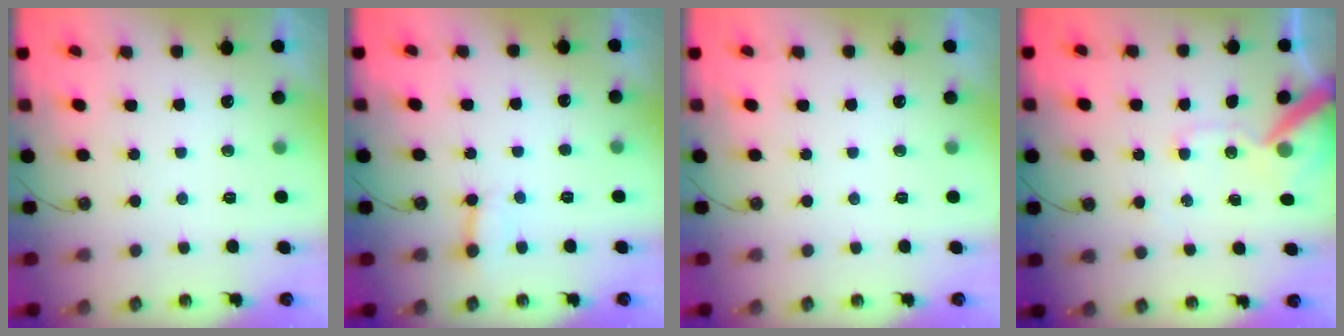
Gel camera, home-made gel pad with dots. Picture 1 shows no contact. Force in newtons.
{"total": 3.8, "press": 3.7, "slide": 0.7}
{"total": 0.0}
{"total": 11.6, "press": 11.5, "slide": 1.5}